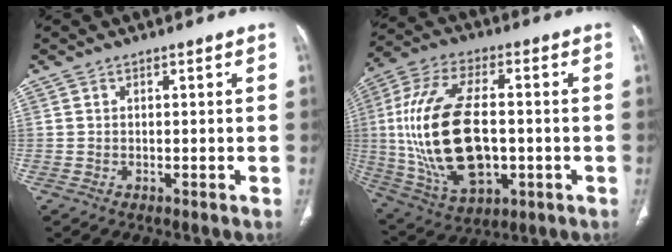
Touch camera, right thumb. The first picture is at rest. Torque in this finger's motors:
{"motor_torque": [-0.49, 2.07, 2.77, 0.01, 0.89]}